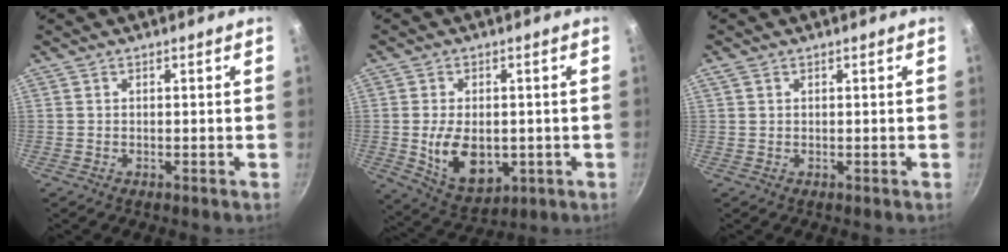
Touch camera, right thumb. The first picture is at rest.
{"total": 11.2, "force": [-1.2, 7.2, 8.5], "torque": [-0.127, -0.007, 0.002]}
{"total": 0.9, "force": [0.5, 0.5, 0.6], "torque": [-0.013, 0.003, 0.011]}